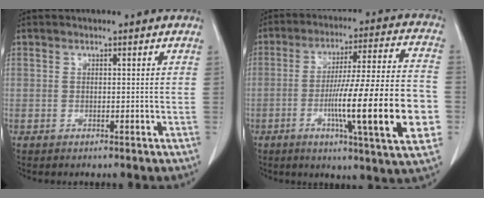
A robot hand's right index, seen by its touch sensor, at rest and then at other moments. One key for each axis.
{"total": 20.9, "fx": -5.1, "fy": 0.6, "fz": 20.2, "tx": -0.277, "ty": -0.004, "tz": -0.075}